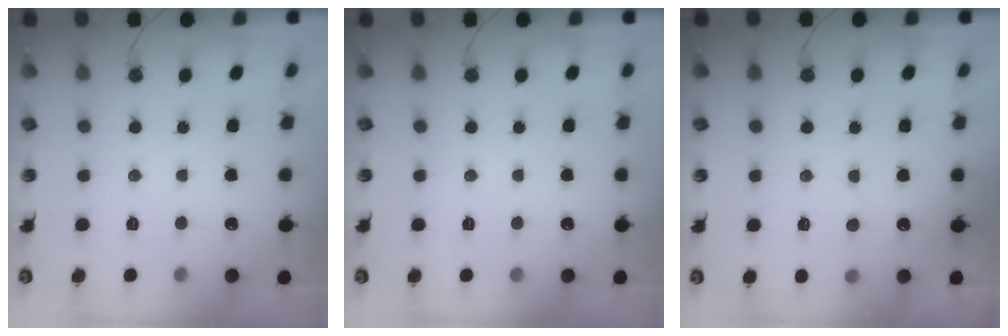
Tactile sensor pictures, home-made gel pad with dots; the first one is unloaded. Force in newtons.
{"total": 0.0}
{"total": 5.2, "press": 5.1, "slide": 1.1}